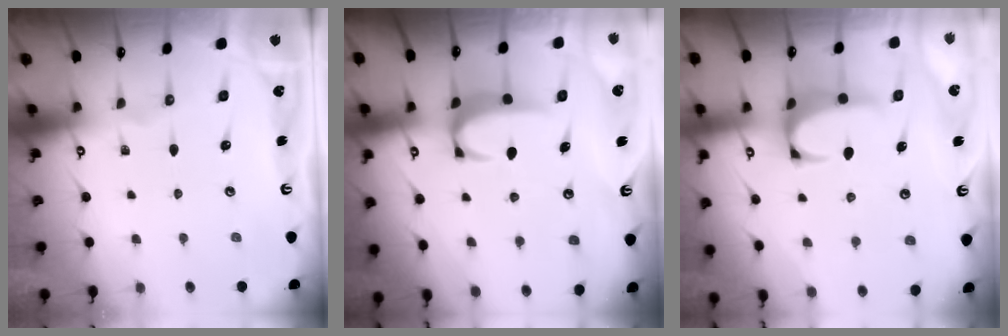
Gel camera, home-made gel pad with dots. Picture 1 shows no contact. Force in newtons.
{"total": 1.9, "press": 1.8, "slide": 0.7}
{"total": 1.5, "press": 1.3, "slide": 0.8}